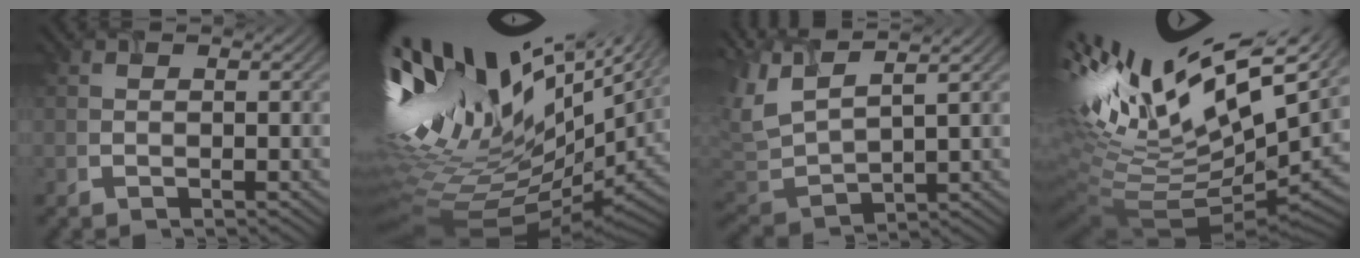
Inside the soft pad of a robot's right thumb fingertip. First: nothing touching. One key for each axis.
{"total": 17.0, "fx": 5.8, "fy": 7.2, "fz": 14.3, "tx": -0.282, "ty": -0.014, "tz": 0.145}
{"total": 6.2, "fx": 3.8, "fy": 1.3, "fz": 4.6, "tx": -0.128, "ty": 0.018, "tz": 0.079}
{"total": 17.7, "fx": 7.5, "fy": 7.3, "fz": 14.3, "tx": -0.306, "ty": 0.010, "tz": 0.164}